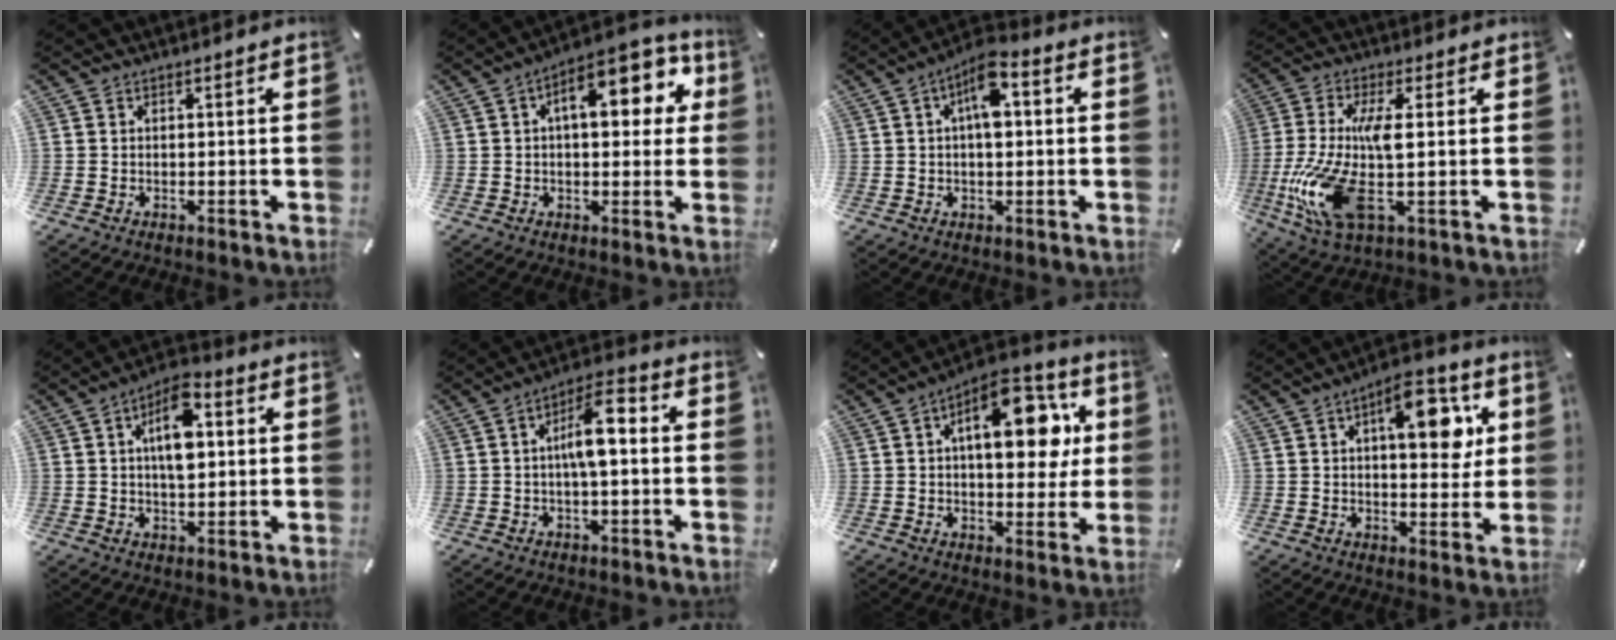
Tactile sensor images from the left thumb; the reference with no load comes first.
{"total": 13.9, "force": [4.2, 6.8, 11.3], "torque": [-0.143, -0.017, 0.065]}
{"total": 7.6, "force": [1.4, 3.5, 6.6], "torque": [-0.101, 0.005, 0.022]}
{"total": 14.6, "force": [-0.8, 3.4, 14.2], "torque": [-0.331, -0.033, -0.024]}
{"total": 9.9, "force": [2.5, 5.0, 8.1], "torque": [-0.132, -0.002, 0.038]}
{"total": 9.4, "force": [0.0, 3.4, 8.8], "torque": [-0.147, 0.011, -0.004]}
{"total": 17.4, "force": [5.1, 9.3, 13.8], "torque": [-0.181, -0.016, 0.082]}
{"total": 13.6, "force": [5.2, 6.5, 10.8], "torque": [-0.132, -0.020, 0.078]}